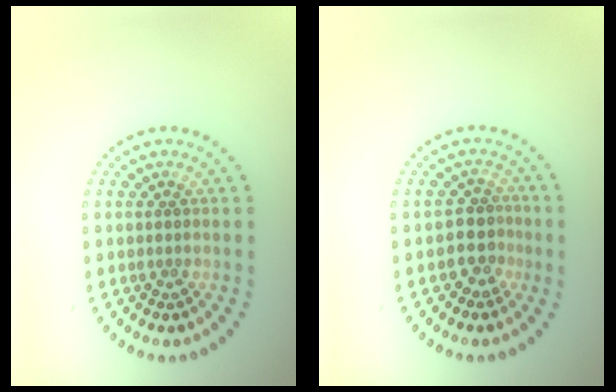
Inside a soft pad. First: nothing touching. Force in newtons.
{"total": 2.4, "press": 2.0, "slide": 1.3}